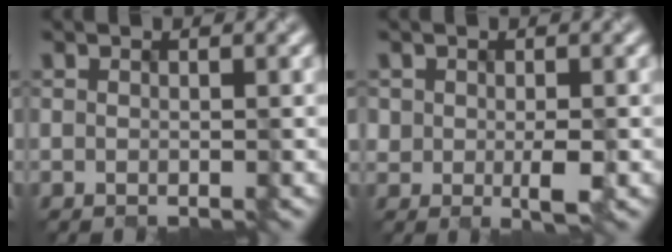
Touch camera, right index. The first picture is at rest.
{"total": 2.2, "force": [-0.6, 1.5, 1.5], "torque": [-0.030, -0.012, -0.001]}